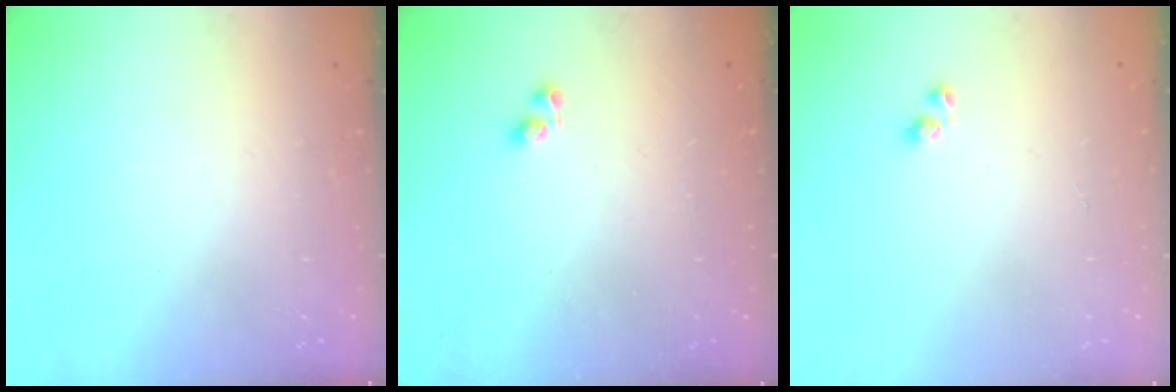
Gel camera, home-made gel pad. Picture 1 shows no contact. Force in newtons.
{"total": 2.9, "press": 2.9, "slide": 0.6}
{"total": 2.4, "press": 2.0, "slide": 1.3}